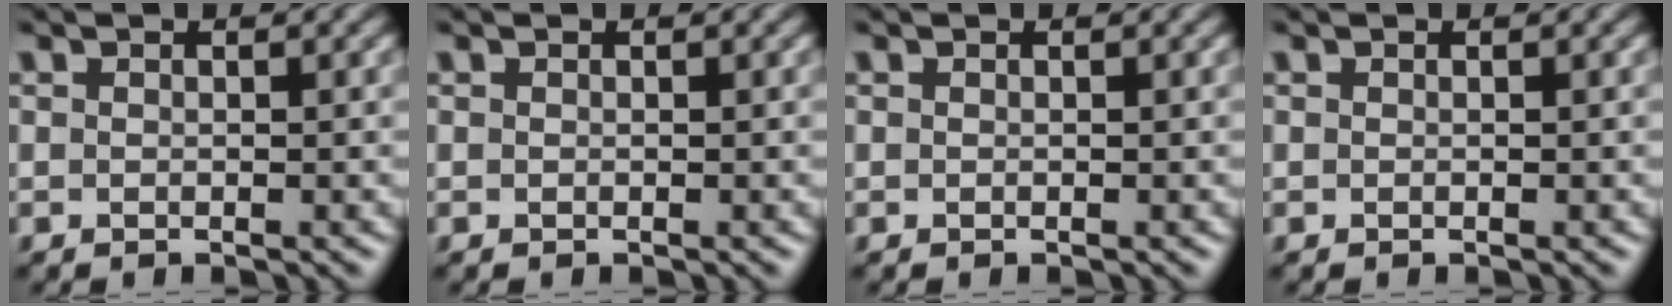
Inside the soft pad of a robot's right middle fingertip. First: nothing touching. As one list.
[{"total": 0.0}, {"total": 0.0}, {"total": 0.0}]